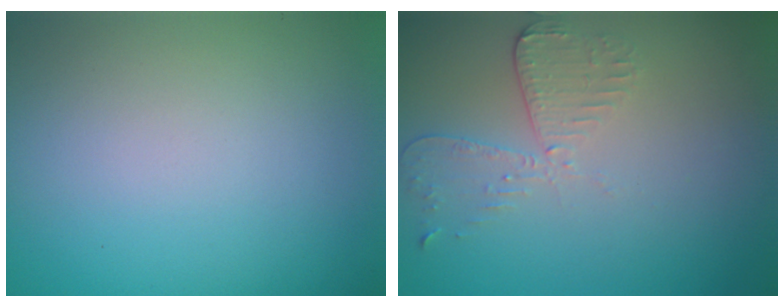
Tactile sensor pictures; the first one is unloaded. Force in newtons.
{"total": 2.7, "press": 2.4, "slide": 1.2}